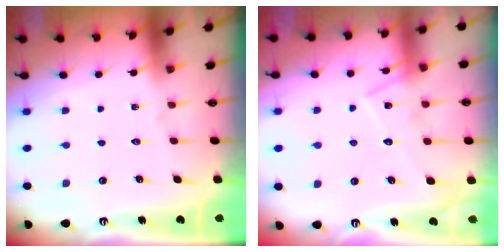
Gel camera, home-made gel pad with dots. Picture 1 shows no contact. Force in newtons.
{"total": 12.5, "press": 12.5, "slide": 1.0}